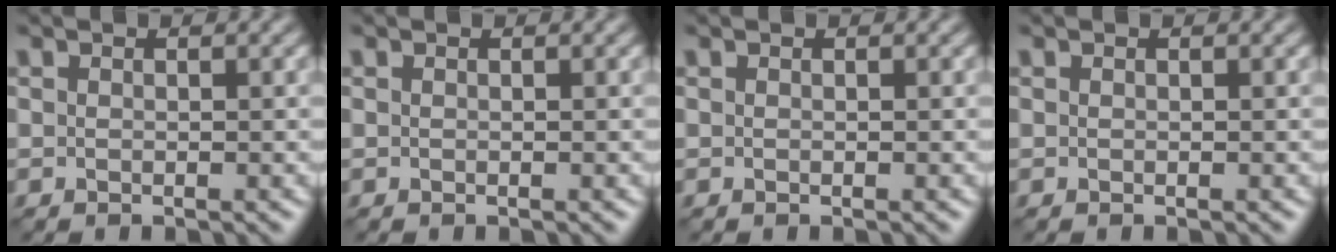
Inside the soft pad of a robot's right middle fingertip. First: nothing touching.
{"total": 0.0}
{"total": 0.0}
{"total": 0.0}